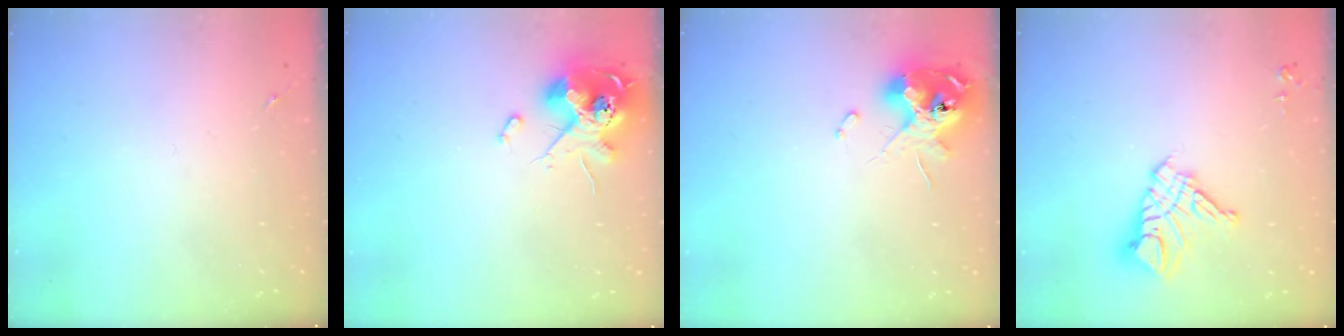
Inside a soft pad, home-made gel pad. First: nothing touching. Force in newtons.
{"total": 14.0, "press": 13.9, "slide": 1.5}
{"total": 12.4, "press": 12.2, "slide": 1.8}
{"total": 12.6, "press": 12.5, "slide": 1.3}